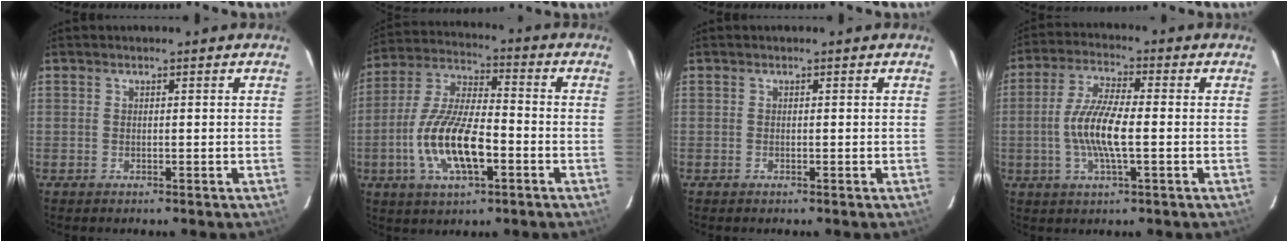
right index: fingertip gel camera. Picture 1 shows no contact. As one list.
[{"total": 15.2, "force": [-4.8, 5.4, 13.3], "torque": [-0.280, -0.006, -0.089]}, {"total": 0.0}, {"total": 9.6, "force": [-1.4, 1.7, 9.3], "torque": [-0.189, 0.000, -0.032]}]